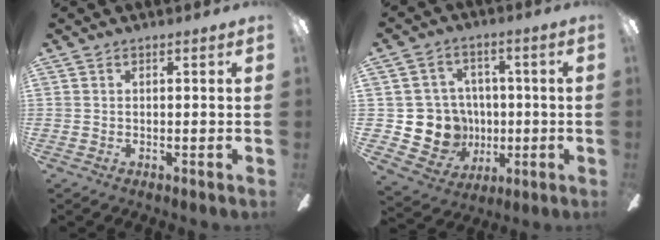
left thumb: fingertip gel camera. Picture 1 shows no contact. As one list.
[{"total": 10.9, "force": [-1.0, 10.6, 2.4], "torque": [-0.070, 0.016, -0.004]}]